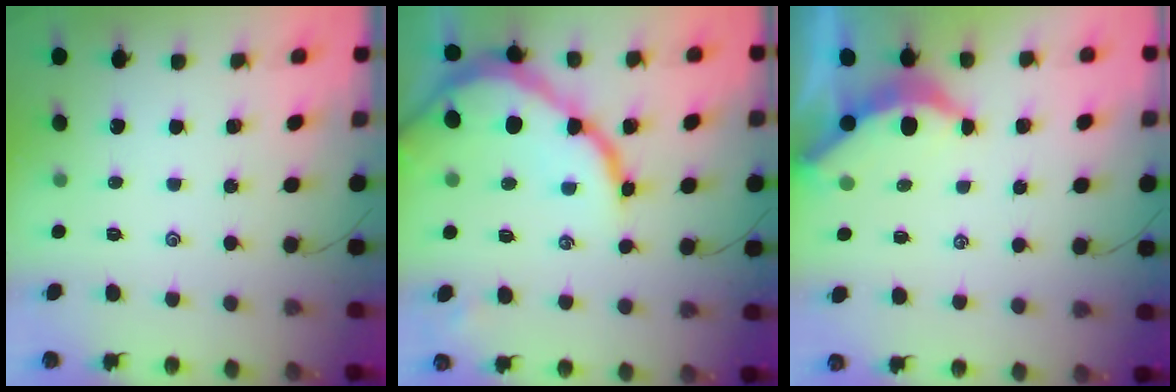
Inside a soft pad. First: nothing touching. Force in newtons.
{"total": 14.2, "press": 14.2, "slide": 1.1}
{"total": 3.8, "press": 3.8, "slide": 0.4}